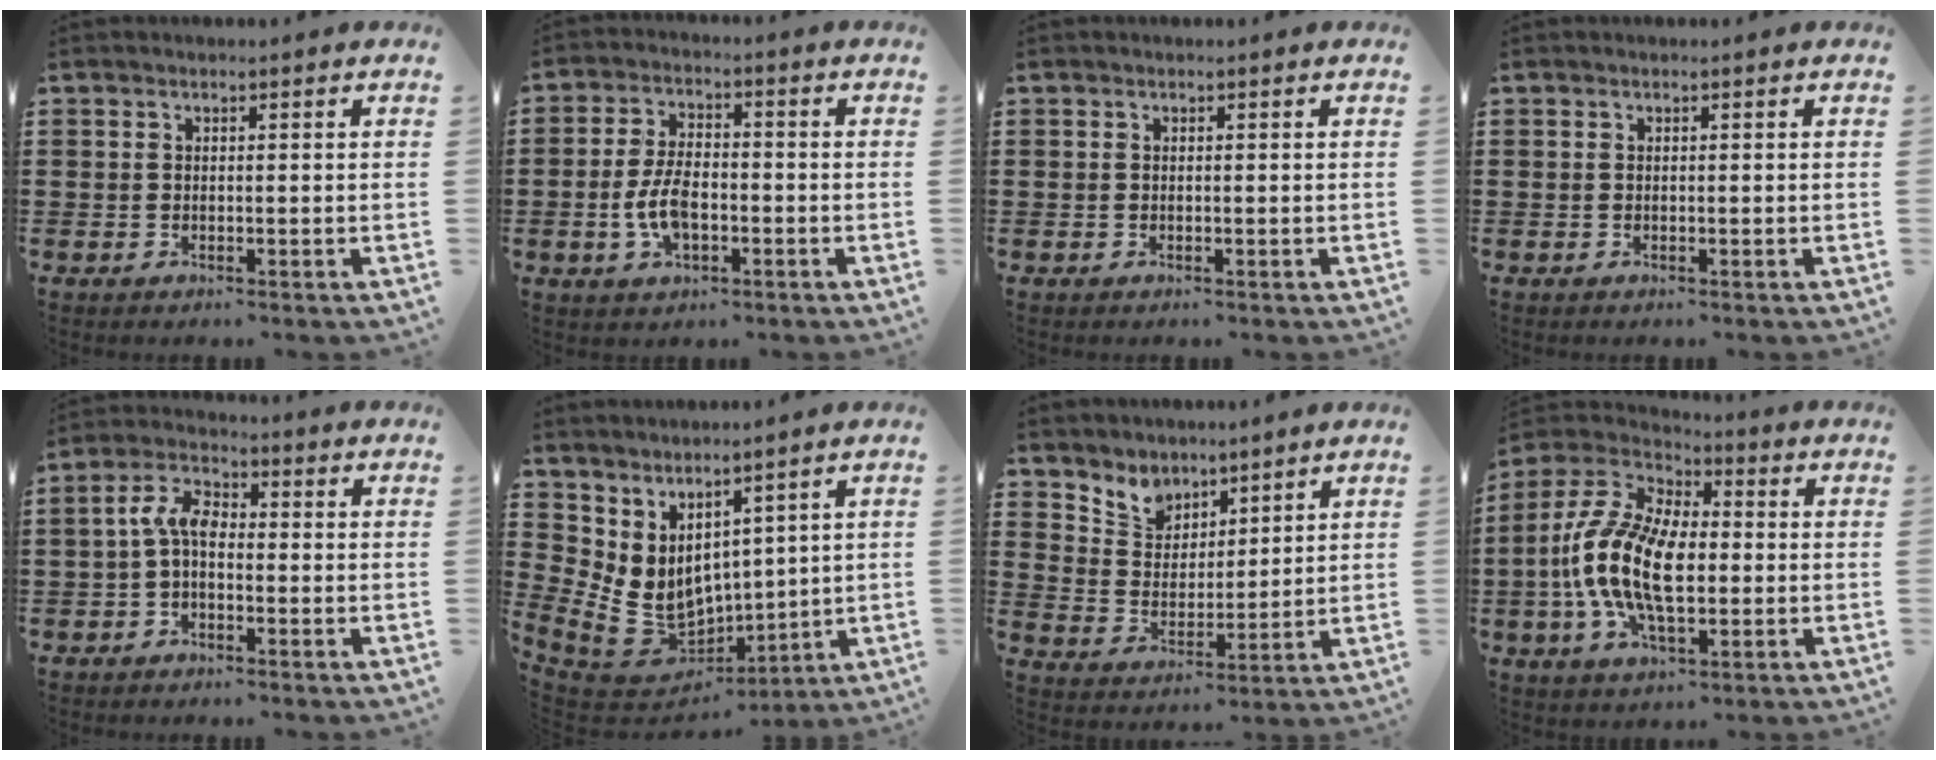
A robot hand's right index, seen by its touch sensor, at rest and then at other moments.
{"total": 6.7, "force": [-1.6, 3.5, 5.5], "torque": [-0.123, 0.002, -0.034]}
{"total": 0.0}
{"total": 0.0}
{"total": 5.0, "force": [-0.4, 2.6, 4.3], "torque": [-0.105, 0.001, -0.015]}
{"total": 8.3, "force": [1.8, 6.5, 4.9], "torque": [-0.147, -0.036, 0.041]}
{"total": 4.9, "force": [4.0, 2.9, -0.3], "torque": [-0.025, -0.015, 0.073]}
{"total": 13.6, "force": [-1.9, 7.3, 11.2], "torque": [-0.266, -0.004, -0.040]}